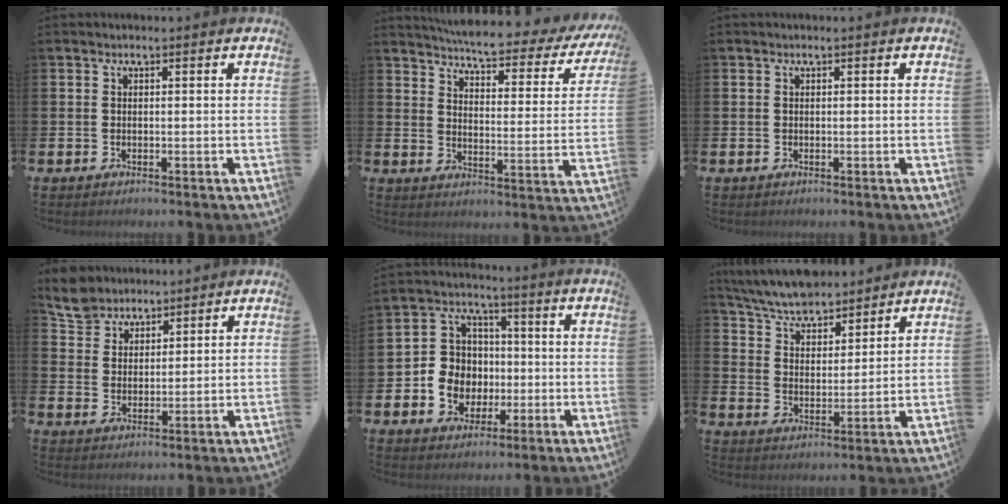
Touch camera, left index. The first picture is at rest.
{"total": 5.5, "force": [5.1, 0.6, 2.0], "torque": [-0.056, -0.043, 0.080]}
{"total": 0.0}
{"total": 5.5, "force": [5.2, 1.8, 0.0], "torque": [-0.029, -0.019, 0.098]}
{"total": 7.0, "force": [-0.6, 6.7, 2.0], "torque": [-0.072, 0.006, -0.015]}
{"total": 6.7, "force": [6.4, 1.5, 1.2], "torque": [-0.056, -0.039, 0.115]}